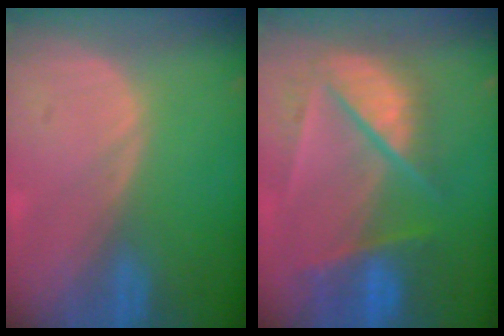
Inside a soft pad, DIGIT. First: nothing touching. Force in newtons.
{"total": 9.8, "press": 8.4, "slide": 4.9}